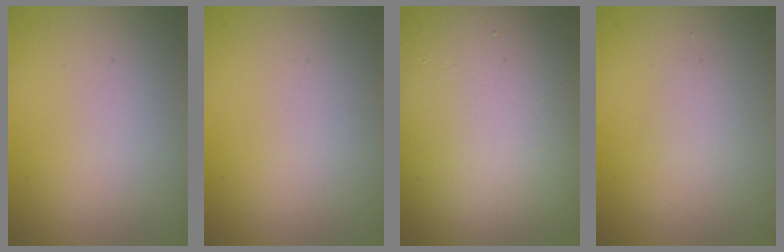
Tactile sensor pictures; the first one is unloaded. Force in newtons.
{"total": 0.0}
{"total": 17.8, "press": 17.8, "slide": 1.0}
{"total": 0.8, "press": 0.8, "slide": 0.0}